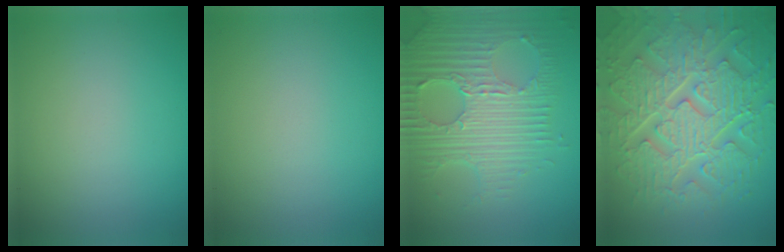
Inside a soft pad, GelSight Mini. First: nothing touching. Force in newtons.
{"total": 0.0}
{"total": 7.4, "press": 5.1, "slide": 5.4}
{"total": 9.2, "press": 6.7, "slide": 6.3}